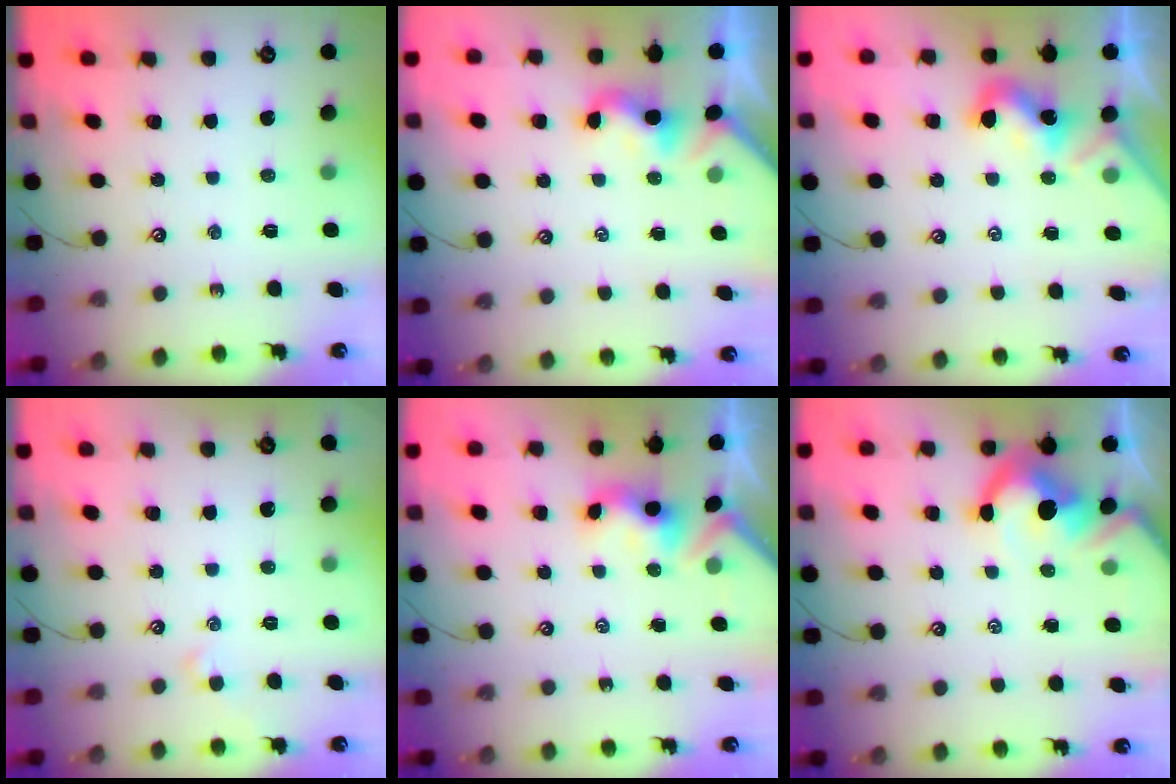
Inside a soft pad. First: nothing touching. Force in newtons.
{"total": 1.7, "press": 1.7, "slide": 0.5}
{"total": 2.0, "press": 2.0, "slide": 0.5}
{"total": 2.1, "press": 2.1, "slide": 0.3}
{"total": 3.0, "press": 2.9, "slide": 0.6}
{"total": 8.3, "press": 8.2, "slide": 1.4}